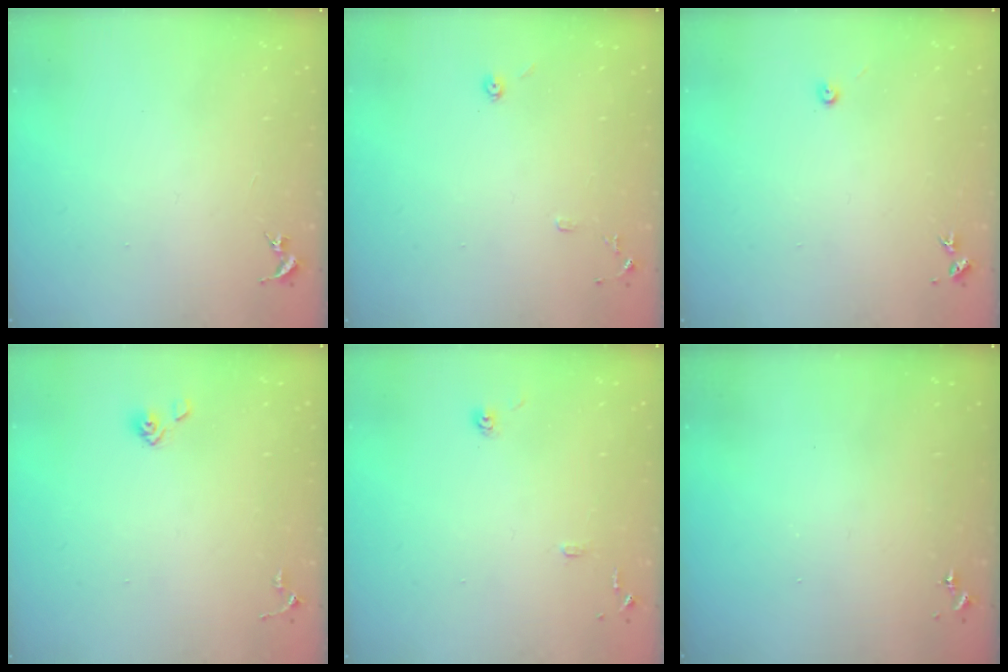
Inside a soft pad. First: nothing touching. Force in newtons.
{"total": 6.0, "press": 5.9, "slide": 0.8}
{"total": 3.2, "press": 3.1, "slide": 0.4}
{"total": 4.5, "press": 3.8, "slide": 2.3}
{"total": 8.8, "press": 8.8, "slide": 0.8}
{"total": 0.0}